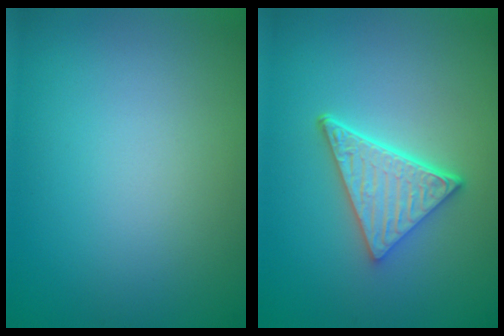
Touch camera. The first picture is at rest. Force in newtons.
{"total": 4.9, "press": 3.7, "slide": 3.2}